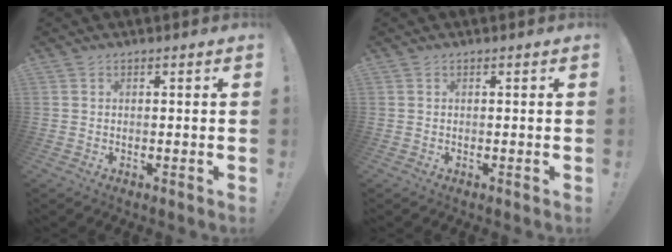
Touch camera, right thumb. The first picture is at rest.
{"total": 0.0}